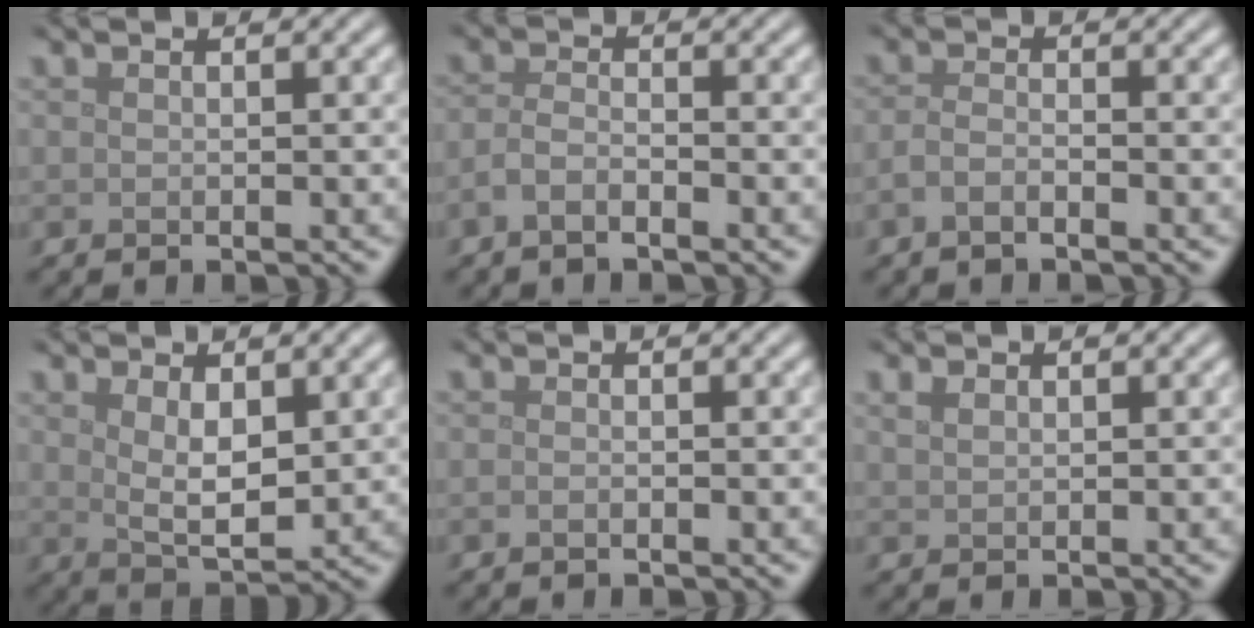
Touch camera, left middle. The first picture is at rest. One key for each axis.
{"total": 1.9, "fx": -1.3, "fy": 0.6, "fz": 1.3, "tx": -0.027, "ty": 0.003, "tz": -0.033}
{"total": 1.5, "fx": -1.0, "fy": 0.4, "fz": 1.0, "tx": -0.022, "ty": 0.001, "tz": -0.025}
{"total": 3.5, "fx": 1.0, "fy": 1.5, "fz": 3.0, "tx": -0.061, "ty": -0.007, "tz": 0.023}
{"total": 0.5, "fx": -0.4, "fy": 0.1, "fz": 0.4, "tx": -0.007, "ty": -0.002, "tz": -0.008}
{"total": 0.8, "fx": 0.5, "fy": 0.5, "fz": 0.5, "tx": -0.012, "ty": 0.000, "tz": 0.012}